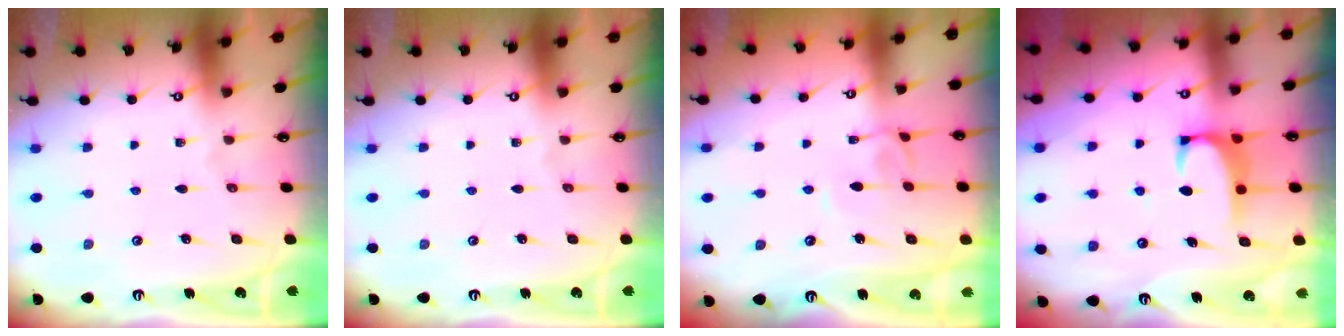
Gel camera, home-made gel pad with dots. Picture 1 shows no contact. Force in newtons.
{"total": 0.0}
{"total": 1.9, "press": 1.9, "slide": 0.3}
{"total": 2.0, "press": 2.0, "slide": 0.3}